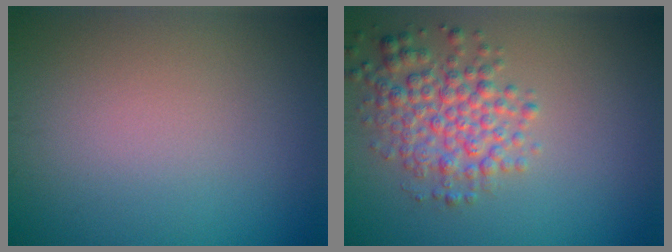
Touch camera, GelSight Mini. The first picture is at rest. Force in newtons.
{"total": 4.2, "press": 4.2, "slide": 0.1}